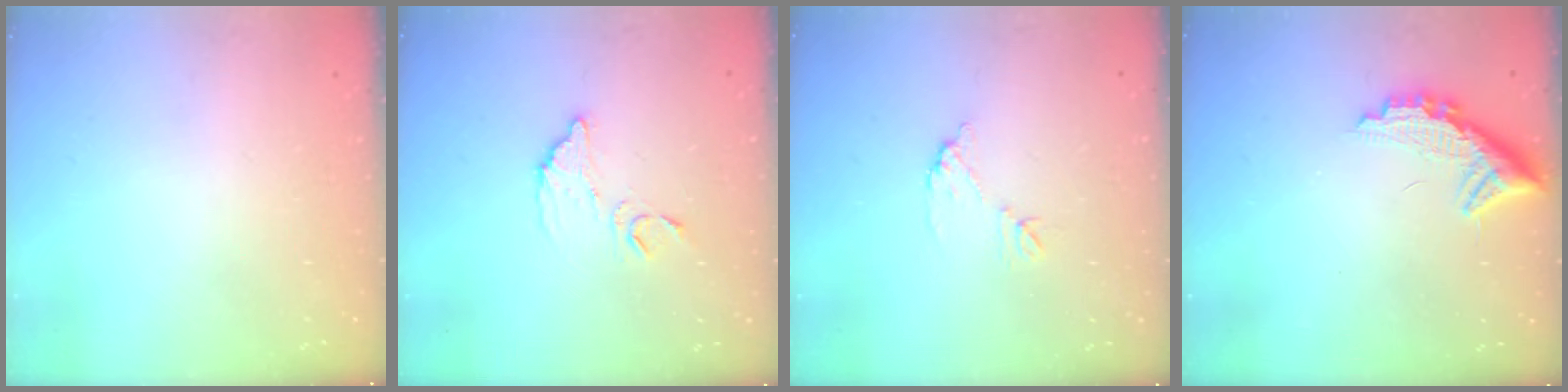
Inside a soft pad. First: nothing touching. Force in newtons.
{"total": 10.1, "press": 10.1, "slide": 0.4}
{"total": 6.5, "press": 6.4, "slide": 0.5}
{"total": 12.5, "press": 12.5, "slide": 1.1}